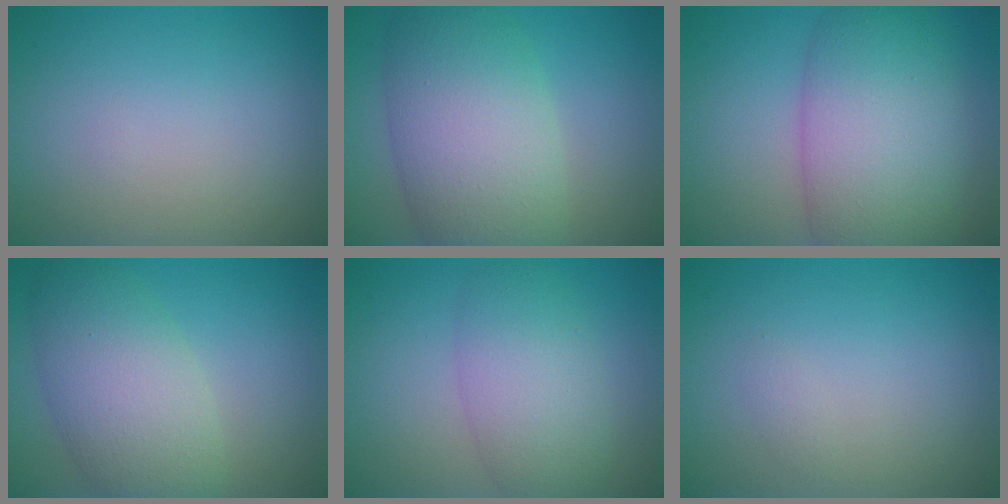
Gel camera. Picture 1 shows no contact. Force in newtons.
{"total": 9.8, "press": 9.8, "slide": 0.3}
{"total": 10.6, "press": 10.6, "slide": 0.3}
{"total": 7.0, "press": 7.0, "slide": 0.3}
{"total": 5.4, "press": 5.4, "slide": 0.2}
{"total": 0.6, "press": 0.6, "slide": 0.0}